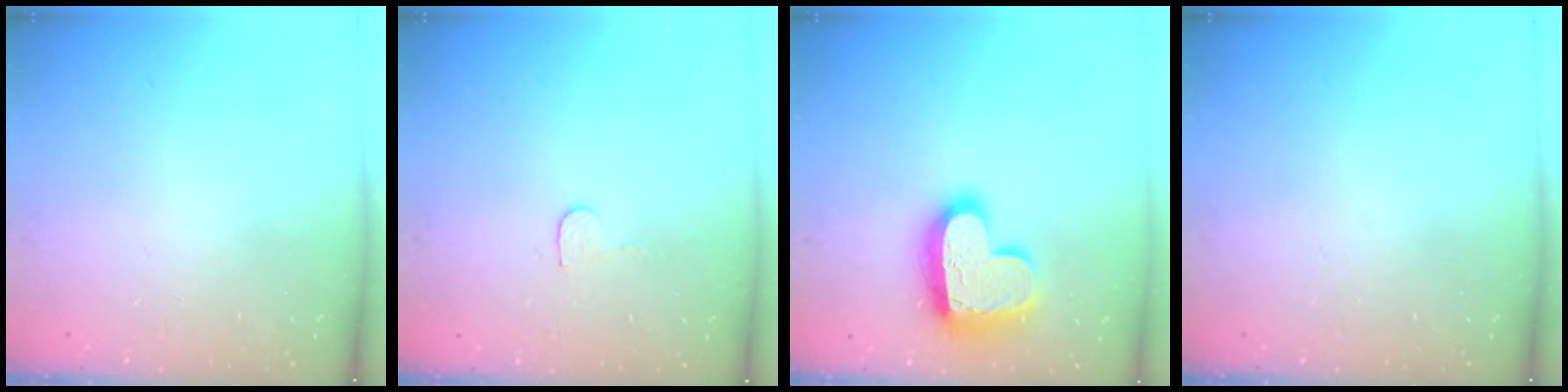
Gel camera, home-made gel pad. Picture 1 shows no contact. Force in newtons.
{"total": 4.5, "press": 4.5, "slide": 0.4}
{"total": 17.7, "press": 17.7, "slide": 1.0}
{"total": 0.0}